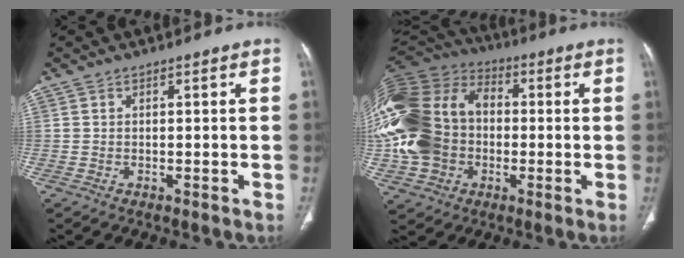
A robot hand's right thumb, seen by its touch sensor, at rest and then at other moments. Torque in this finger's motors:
{"motor_torque": [1.37, 1.38, 0.88, 0.53, 0.84]}